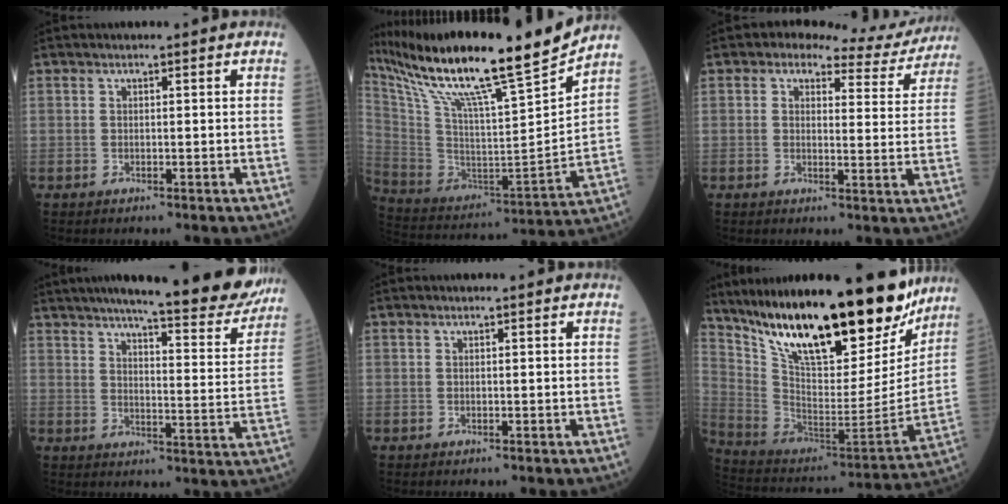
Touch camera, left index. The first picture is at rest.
{"total": 25.5, "force": [21.0, 0.6, 14.4], "torque": [-0.269, -0.026, 0.360]}
{"total": 9.2, "force": [8.1, 3.5, 2.8], "torque": [-0.030, 0.014, 0.085]}
{"total": 23.6, "force": [20.2, 3.3, 11.8], "torque": [-0.165, -0.037, 0.253]}
{"total": 0.0}
{"total": 30.1, "force": [23.0, 8.1, 17.7], "torque": [-0.294, -0.025, 0.360]}